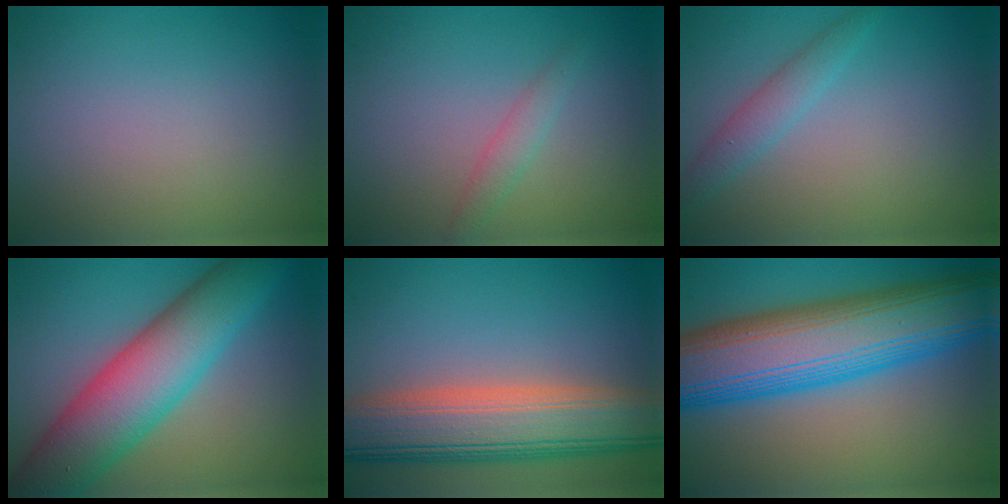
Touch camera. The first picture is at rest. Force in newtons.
{"total": 1.5, "press": 1.5, "slide": 0.1}
{"total": 2.1, "press": 2.1, "slide": 0.1}
{"total": 10.3, "press": 10.3, "slide": 0.4}
{"total": 10.0, "press": 10.0, "slide": 1.0}
{"total": 14.4, "press": 14.4, "slide": 0.1}